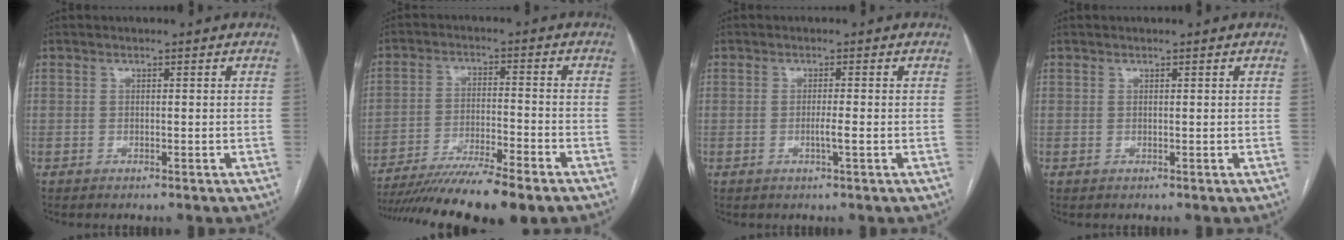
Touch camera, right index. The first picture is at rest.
{"total": 17.4, "force": [-14.3, 0.7, 9.8], "torque": [-0.150, -0.034, -0.229]}
{"total": 1.7, "force": [-0.5, -0.2, 1.6], "torque": [-0.030, -0.003, -0.009]}
{"total": 0.0}